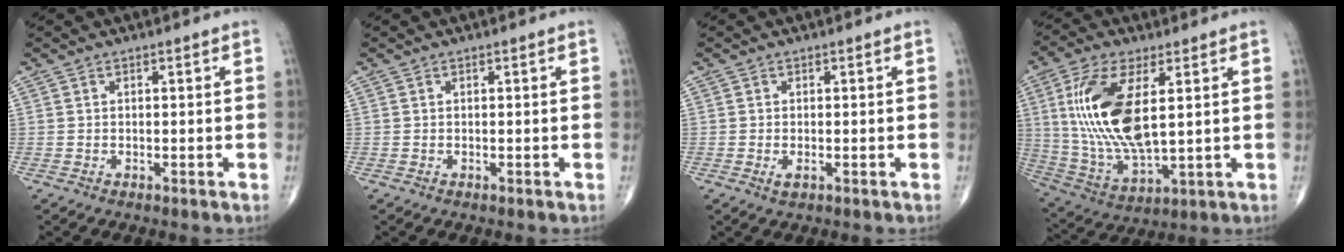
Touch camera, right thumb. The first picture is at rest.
{"total": 0.0}
{"total": 1.4, "force": [-0.4, 0.7, 1.1], "torque": [-0.024, -0.004, -0.007]}
{"total": 18.1, "force": [3.7, 7.8, 16.0], "torque": [-0.332, -0.020, 0.079]}